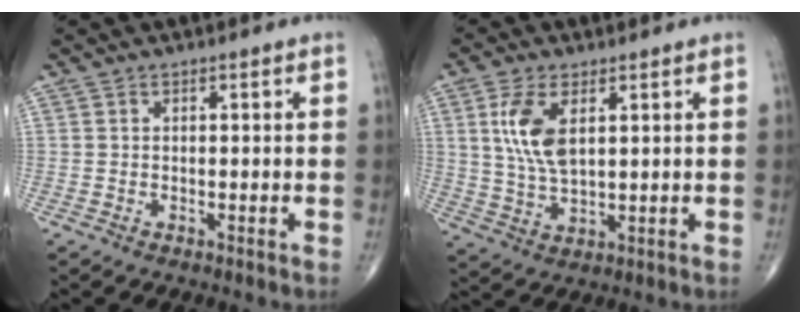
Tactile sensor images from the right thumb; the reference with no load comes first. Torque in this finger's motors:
{"motor_torque": [0.43, 2.48, 0.89, -0.03, 0.11]}